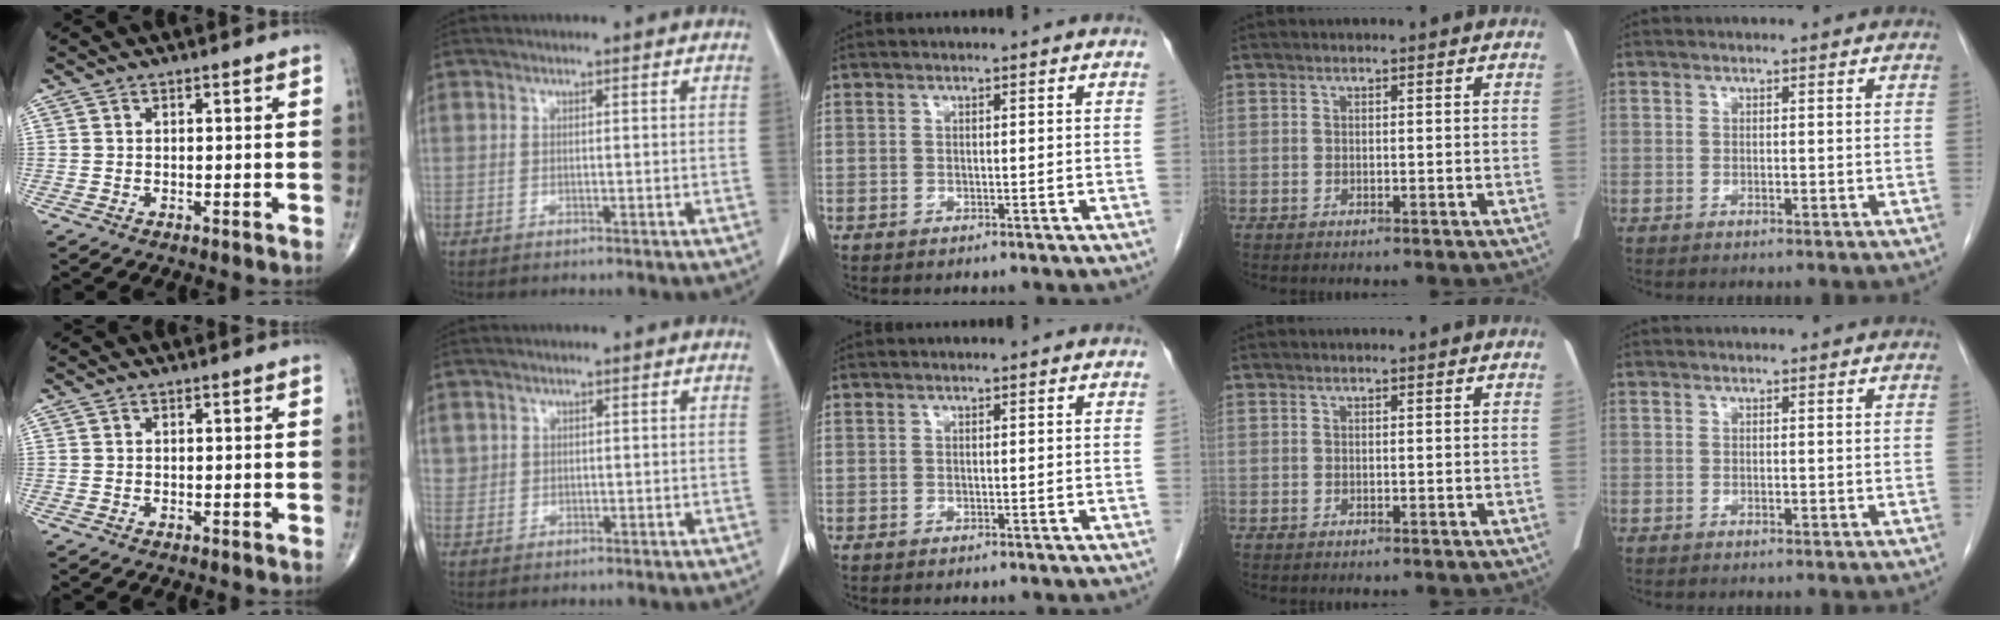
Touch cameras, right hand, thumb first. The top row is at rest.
{"index": {"total": 1.2, "force": [0.6, 1.1, 0.1], "torque": [0.014, 0.003, 0.006]}}